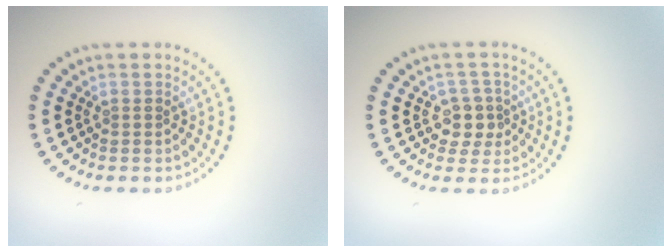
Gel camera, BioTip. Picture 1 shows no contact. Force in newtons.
{"total": 2.4, "press": 2.2, "slide": 1.1}